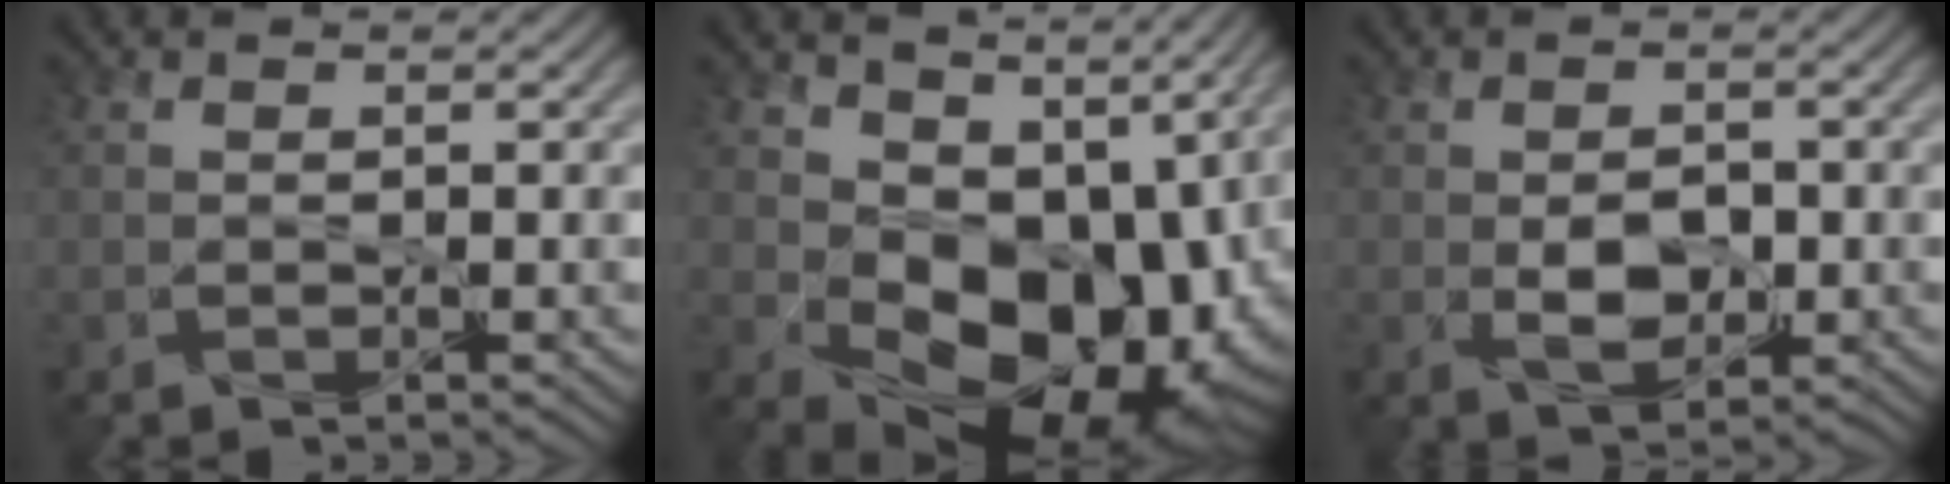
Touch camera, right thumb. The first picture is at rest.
{"total": 14.3, "force": [-0.3, 9.3, 10.8], "torque": [-0.146, -0.040, 0.029]}
{"total": 3.4, "force": [-0.6, 1.7, 2.8], "torque": [-0.052, -0.007, -0.009]}